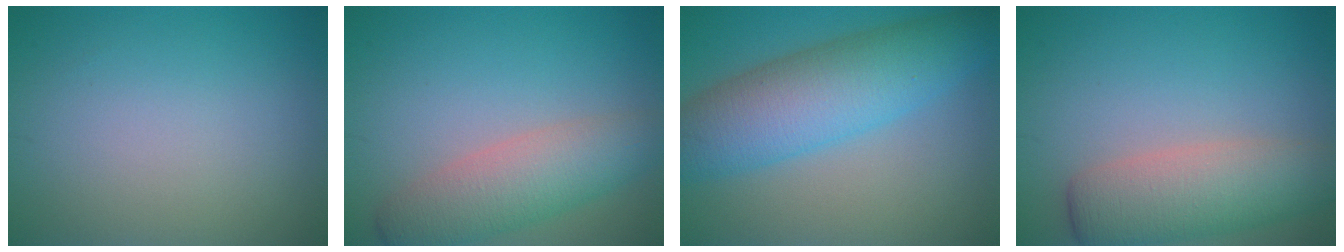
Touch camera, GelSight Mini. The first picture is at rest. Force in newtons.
{"total": 5.2, "press": 5.2, "slide": 0.2}
{"total": 8.6, "press": 8.6, "slide": 0.2}
{"total": 6.0, "press": 6.0, "slide": 0.3}